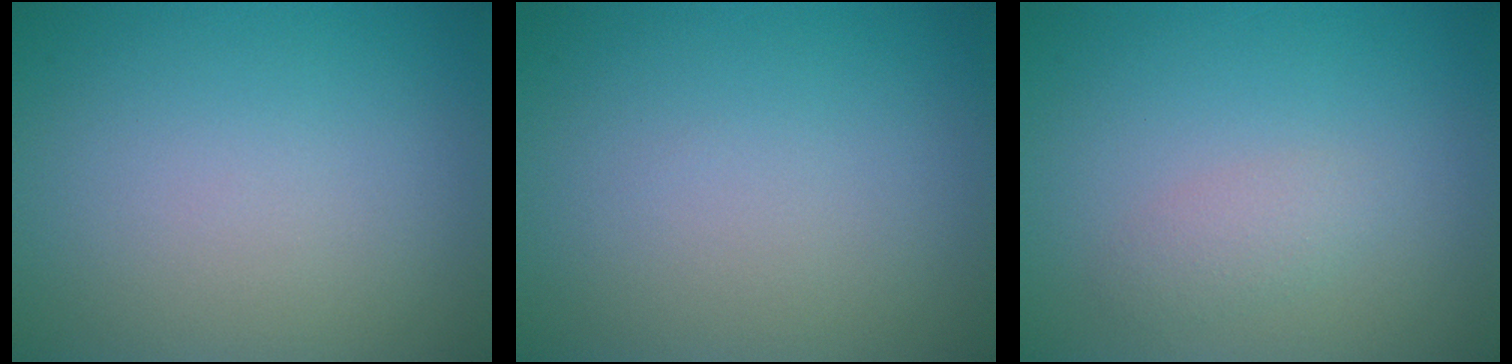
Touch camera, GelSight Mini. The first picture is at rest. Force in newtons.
{"total": 0.0}
{"total": 1.3, "press": 1.3, "slide": 0.0}